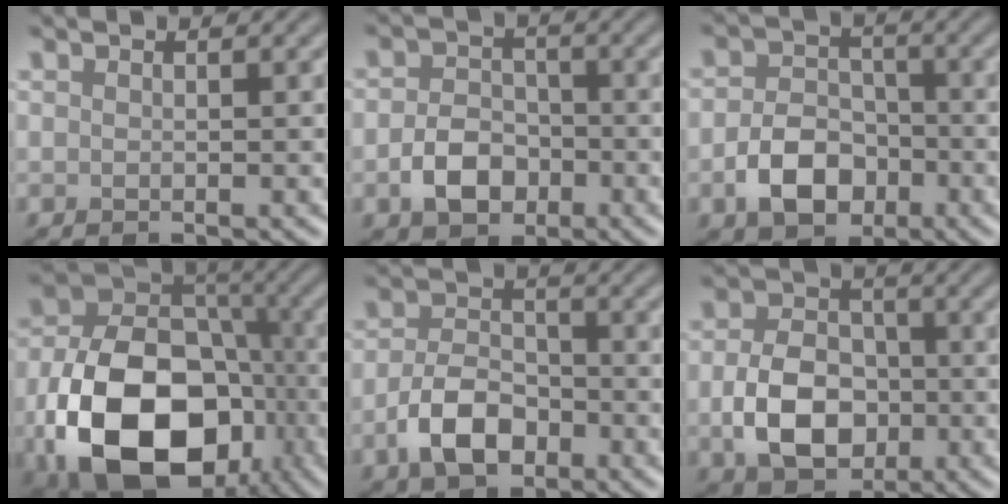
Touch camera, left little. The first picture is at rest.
{"total": 4.1, "force": [-1.7, 3.0, 2.3], "torque": [-0.039, 0.002, -0.035]}
{"total": 5.3, "force": [-2.3, 3.7, 3.0], "torque": [-0.050, -0.002, -0.043]}
{"total": 16.7, "force": [-6.2, 11.2, 10.8], "torque": [-0.201, -0.042, -0.100]}
{"total": 5.1, "force": [-2.5, 3.1, 3.1], "torque": [-0.063, 0.000, -0.050]}
{"total": 6.9, "force": [-1.7, 5.0, 4.5], "torque": [-0.090, -0.006, -0.032]}